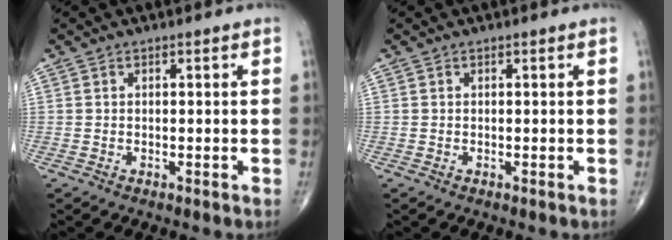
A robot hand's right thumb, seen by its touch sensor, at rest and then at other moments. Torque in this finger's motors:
{"motor_torque": [-0.08, 0.08, 0.00, 0.00, 0.00]}